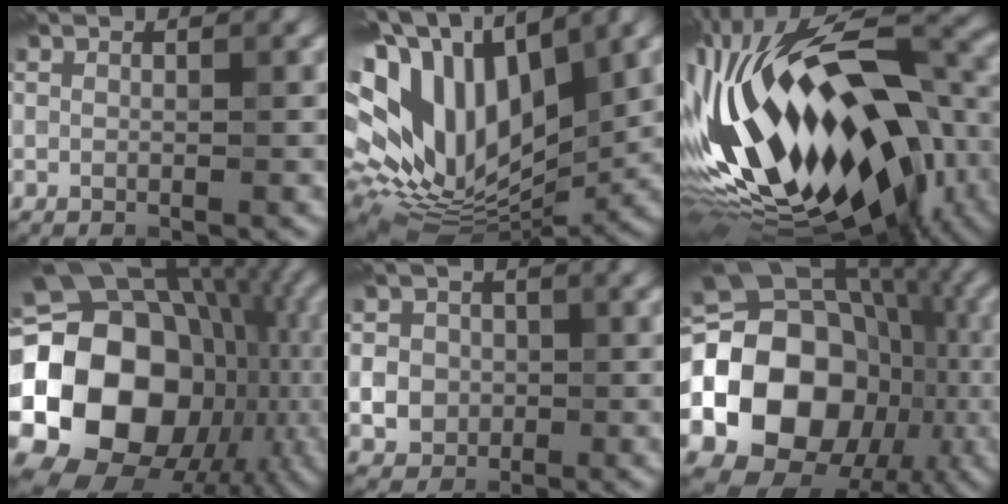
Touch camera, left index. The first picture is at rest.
{"total": 16.8, "force": [4.5, 9.8, 12.8], "torque": [-0.267, 0.010, 0.096]}
{"total": 20.3, "force": [-3.1, 10.3, 17.2], "torque": [-0.328, -0.022, -0.050]}
{"total": 23.5, "force": [-1.5, 19.5, 12.9], "torque": [-0.242, -0.015, -0.054]}
{"total": 4.0, "force": [-0.3, 3.7, 1.4], "torque": [-0.015, 0.011, -0.019]}
{"total": 19.0, "force": [-3.0, 15.4, 10.8], "torque": [-0.194, -0.019, -0.057]}